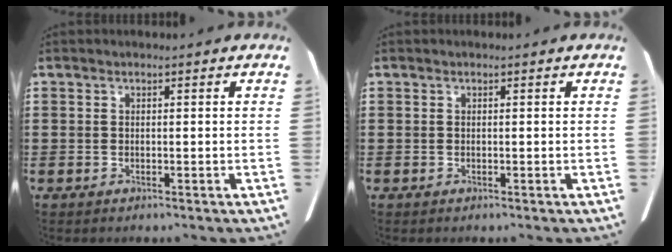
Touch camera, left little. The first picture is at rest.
{"total": 0.0}